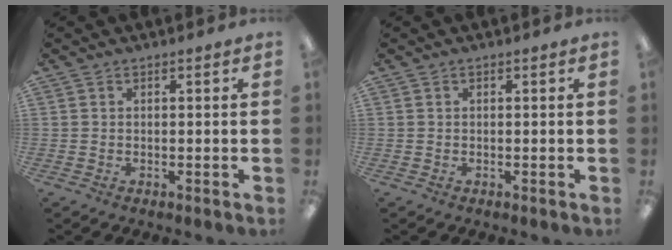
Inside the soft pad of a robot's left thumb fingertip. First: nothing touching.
{"total": 0.0}